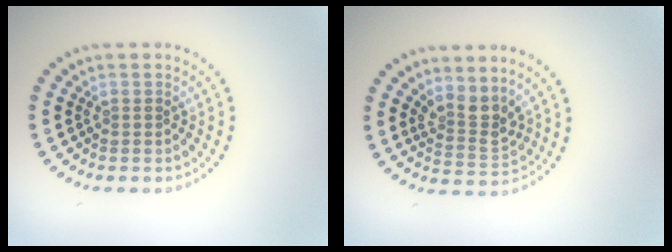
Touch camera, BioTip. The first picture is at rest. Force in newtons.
{"total": 2.8, "press": 2.0, "slide": 2.0}